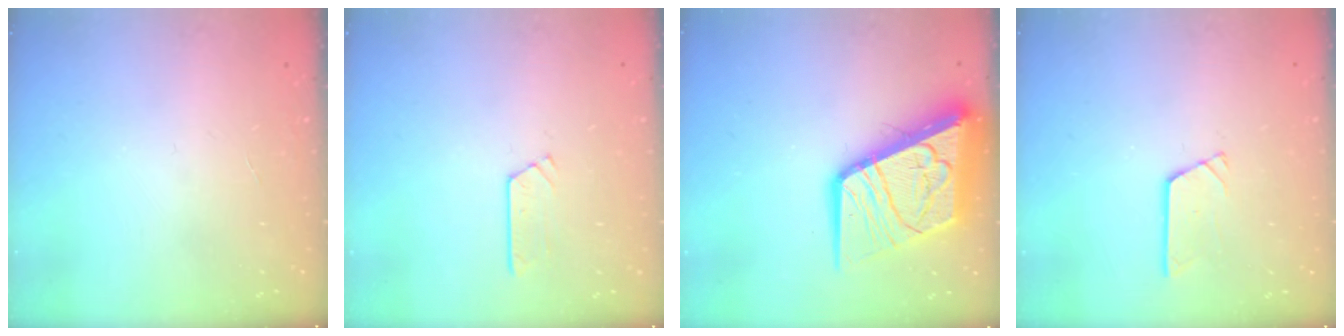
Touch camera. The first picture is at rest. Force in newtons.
{"total": 2.8, "press": 2.8, "slide": 0.3}
{"total": 23.4, "press": 23.2, "slide": 2.9}
{"total": 2.4, "press": 2.4, "slide": 0.2}